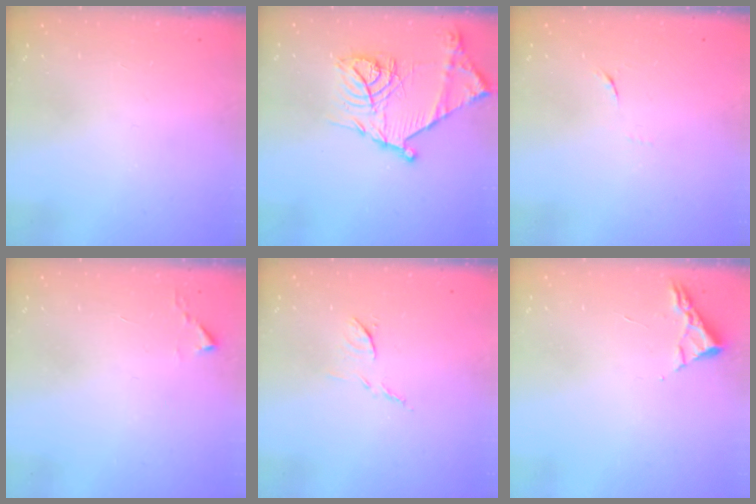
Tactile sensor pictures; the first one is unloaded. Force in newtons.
{"total": 18.7, "press": 18.6, "slide": 1.4}
{"total": 4.5, "press": 4.4, "slide": 0.9}
{"total": 2.4, "press": 2.4, "slide": 0.3}
{"total": 6.9, "press": 6.9, "slide": 0.4}
{"total": 3.0, "press": 2.9, "slide": 0.4}